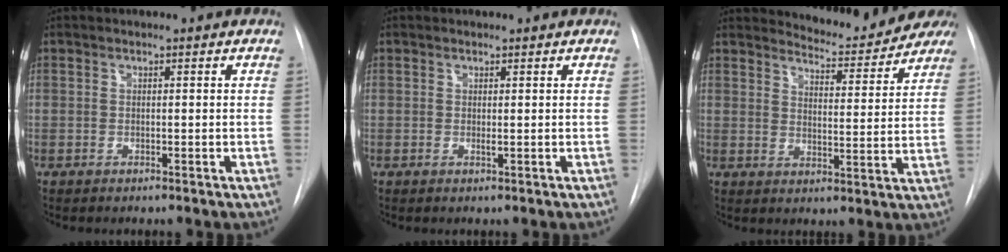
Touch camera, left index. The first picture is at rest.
{"total": 0.6, "force": [-0.6, -0.1, 0.2], "torque": [-0.009, -0.009, -0.008]}
{"total": 10.0, "force": [9.8, 1.5, 1.3], "torque": [-0.013, -0.027, 0.120]}